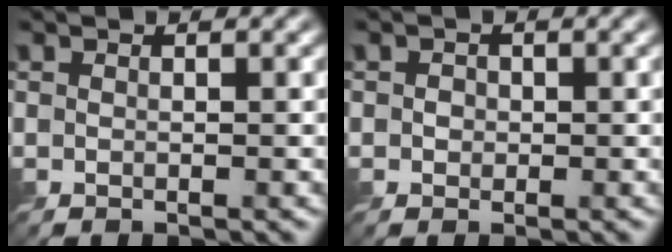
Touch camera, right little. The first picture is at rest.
{"total": 1.1, "force": [-0.1, 1.0, 0.3], "torque": [-0.002, -0.002, -0.002]}